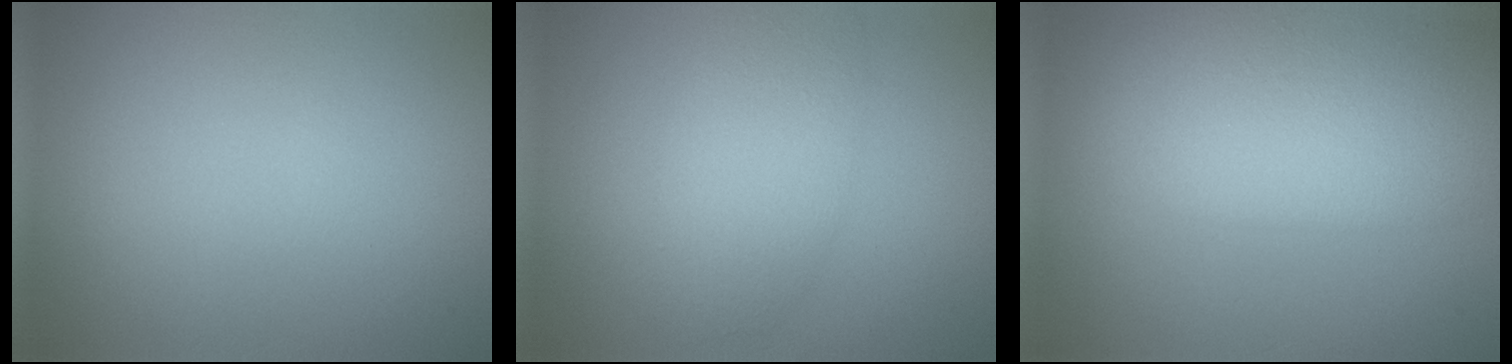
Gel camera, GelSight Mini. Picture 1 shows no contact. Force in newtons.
{"total": 4.0, "press": 4.0, "slide": 0.2}
{"total": 10.6, "press": 10.5, "slide": 0.9}